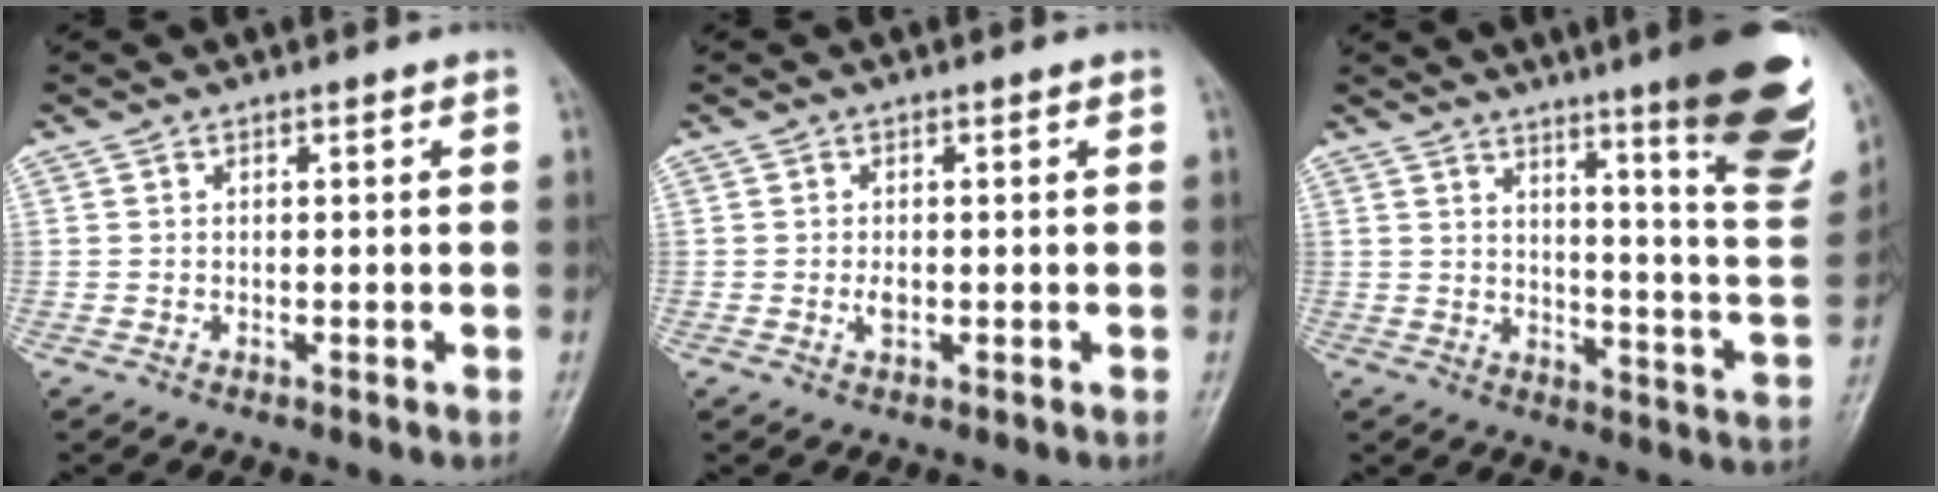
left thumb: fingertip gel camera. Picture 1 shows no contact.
{"total": 1.6, "force": [-0.1, 1.0, 1.3], "torque": [-0.020, -0.002, -0.003]}
{"total": 22.5, "force": [13.9, 3.0, 17.4], "torque": [-0.203, -0.079, 0.183]}